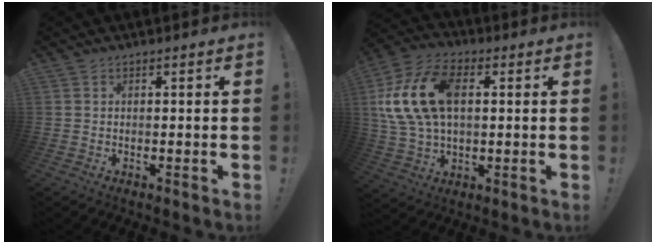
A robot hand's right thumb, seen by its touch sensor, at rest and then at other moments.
{"total": 18.9, "force": [3.4, 11.9, 14.2], "torque": [-0.268, 0.002, 0.061]}